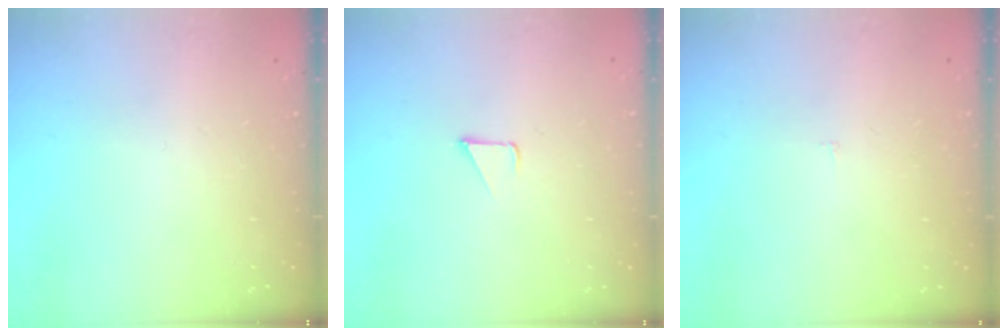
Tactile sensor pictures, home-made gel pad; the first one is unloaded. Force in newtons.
{"total": 1.8, "press": 1.7, "slide": 0.1}
{"total": 1.8, "press": 1.8, "slide": 0.1}